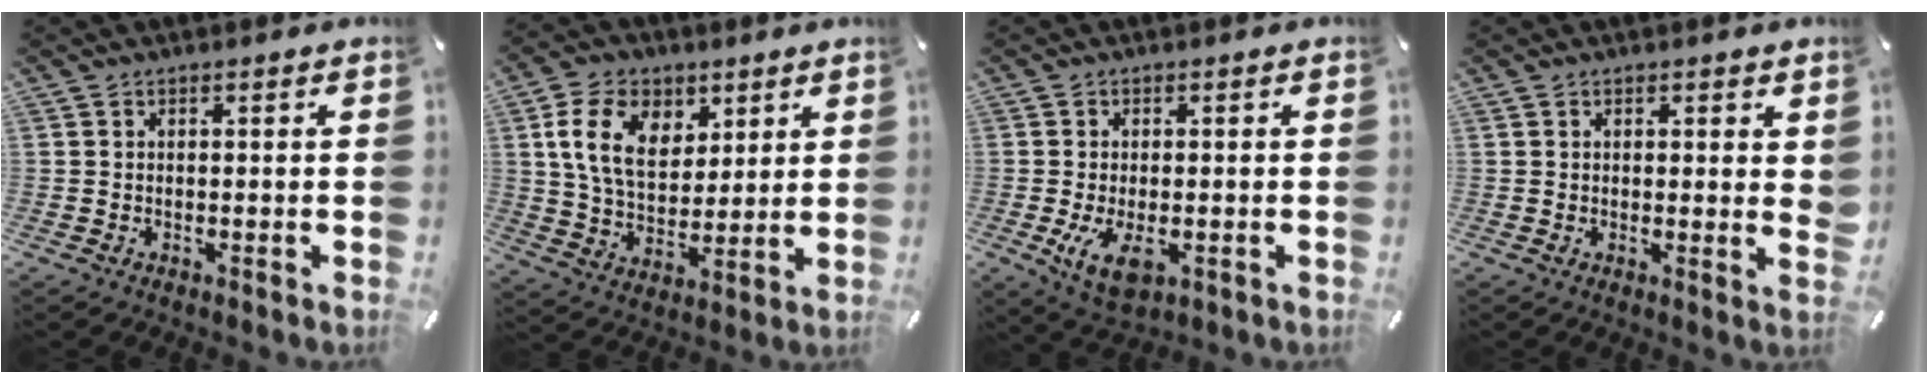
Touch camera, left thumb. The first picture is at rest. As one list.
[{"total": 13.5, "force": [5.5, 9.5, 7.8], "torque": [-0.158, -0.005, 0.102]}, {"total": 6.4, "force": [-1.5, 3.8, 5.0], "torque": [-0.098, -0.008, -0.029]}, {"total": 1.7, "force": [1.1, 0.9, 0.9], "torque": [-0.004, -0.004, 0.016]}]